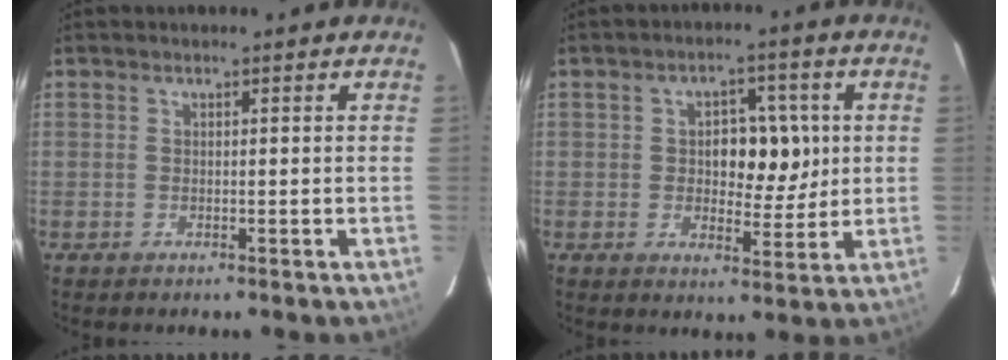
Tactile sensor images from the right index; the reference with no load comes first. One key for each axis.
{"total": 7.2, "fx": 1.0, "fy": 4.2, "fz": 5.8, "tx": -0.077, "ty": 0.016, "tz": 0.020}